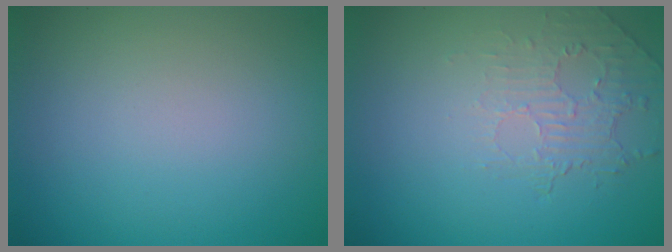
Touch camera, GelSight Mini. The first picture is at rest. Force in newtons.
{"total": 2.0, "press": 0.8, "slide": 1.8}